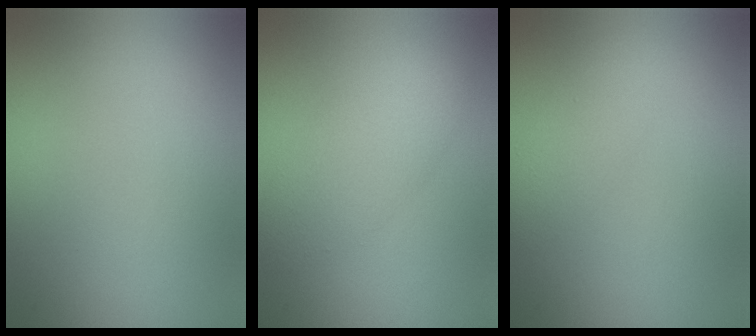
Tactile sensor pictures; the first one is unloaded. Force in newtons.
{"total": 3.7, "press": 3.7, "slide": 0.2}
{"total": 2.2, "press": 2.2, "slide": 0.0}